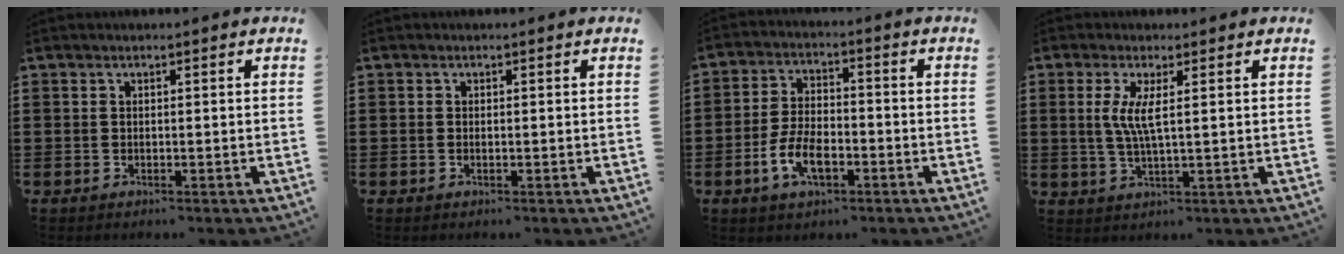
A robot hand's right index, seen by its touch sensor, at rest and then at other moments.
{"total": 0.0}
{"total": 6.8, "force": [-2.8, 3.3, 5.3], "torque": [-0.122, -0.001, -0.058]}
{"total": 4.6, "force": [0.8, 0.5, 4.5], "torque": [-0.097, -0.007, 0.009]}